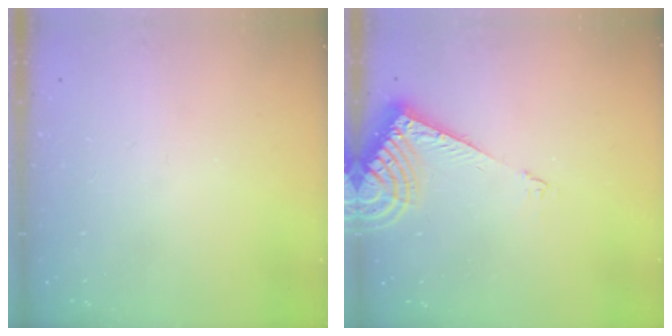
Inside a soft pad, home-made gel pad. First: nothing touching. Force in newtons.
{"total": 8.8, "press": 8.8, "slide": 1.0}